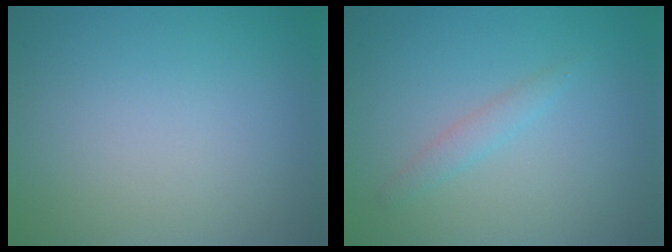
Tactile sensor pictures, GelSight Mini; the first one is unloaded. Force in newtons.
{"total": 1.3, "press": 1.3, "slide": 0.0}